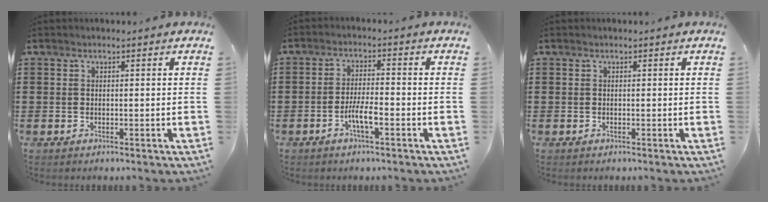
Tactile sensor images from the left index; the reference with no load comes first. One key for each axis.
{"total": 4.5, "fx": -1.9, "fy": 0.9, "fz": 3.9, "tx": -0.080, "ty": -0.001, "tz": -0.038}
{"total": 0.0}